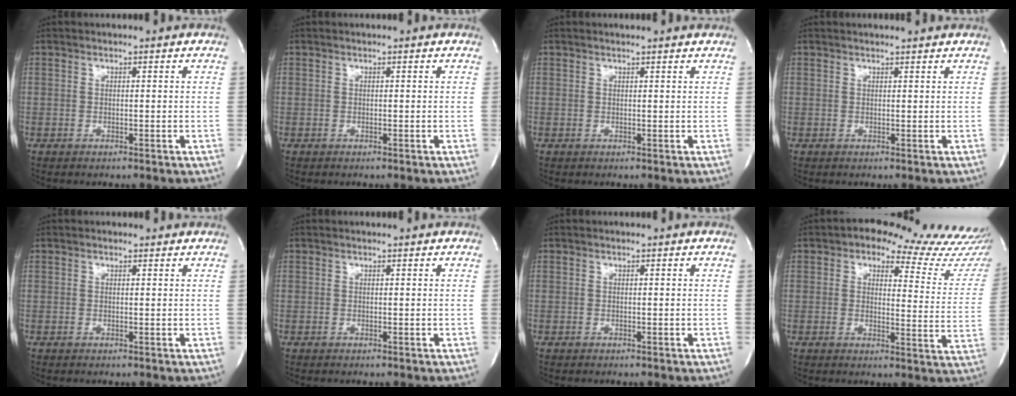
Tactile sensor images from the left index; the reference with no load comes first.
{"total": 0.0}
{"total": 3.3, "force": [3.1, 0.0, 1.0], "torque": [-0.017, 0.011, 0.030]}
{"total": 3.4, "force": [3.3, 0.0, 0.9], "torque": [-0.015, 0.011, 0.037]}
{"total": 1.0, "force": [0.9, 0.3, 0.2], "torque": [-0.013, 0.005, 0.011]}
{"total": 1.2, "force": [1.2, 0.0, 0.2], "torque": [-0.010, 0.007, 0.013]}
{"total": 0.0}
{"total": 16.2, "force": [14.0, 4.6, 6.8], "torque": [-0.054, -0.037, 0.137]}